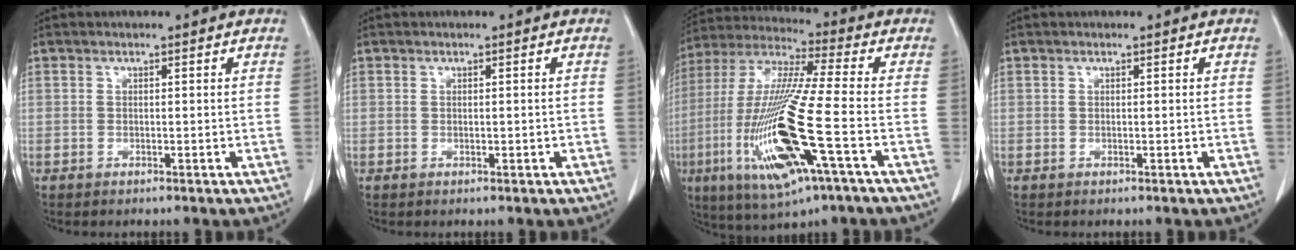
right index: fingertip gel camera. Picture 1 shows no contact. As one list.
[{"total": 0.5, "force": [-0.1, 0.4, 0.3], "torque": [-0.006, 0.001, -0.001]}, {"total": 20.1, "force": [-6.1, 1.3, 19.1], "torque": [-0.418, -0.030, -0.114]}, {"total": 0.0}]